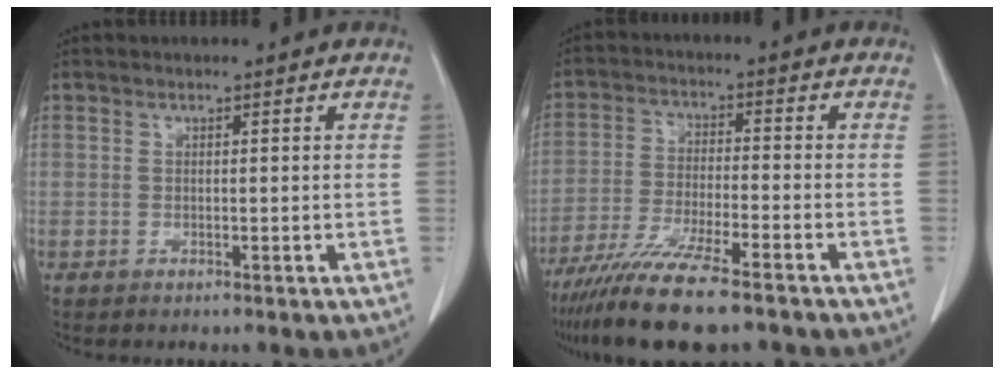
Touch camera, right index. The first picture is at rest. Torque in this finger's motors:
{"motor_torque": [1.52, -0.62, 0.84, 0.21]}